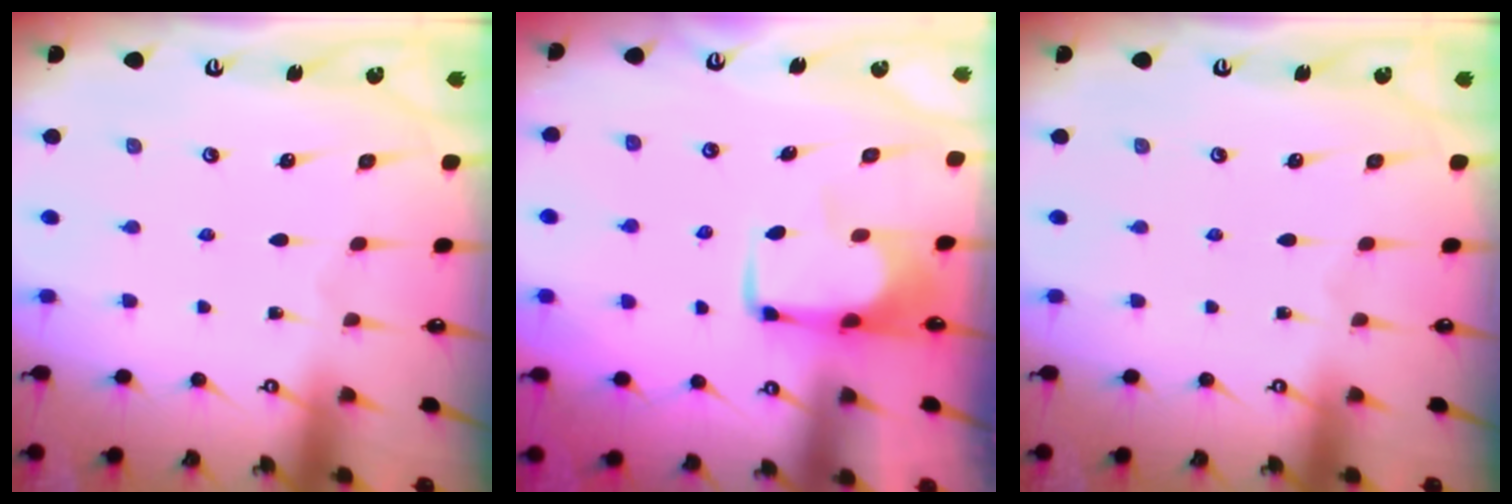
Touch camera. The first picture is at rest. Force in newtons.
{"total": 1.7, "press": 1.6, "slide": 0.5}
{"total": 0.0}